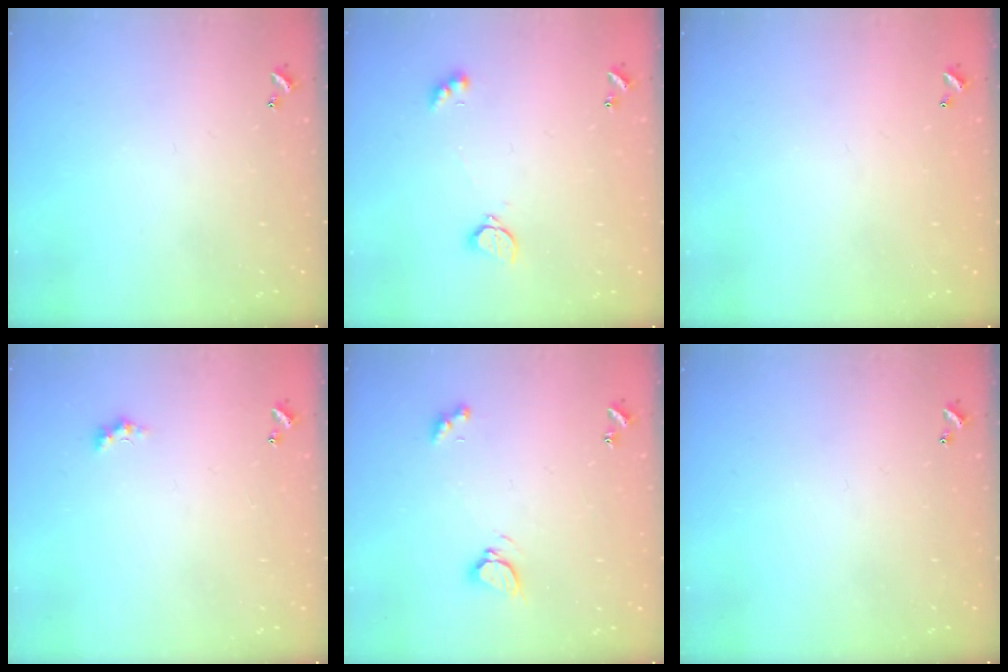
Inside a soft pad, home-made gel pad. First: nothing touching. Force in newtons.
{"total": 2.4, "press": 2.3, "slide": 0.8}
{"total": 2.8, "press": 2.8, "slide": 0.1}
{"total": 1.1, "press": 1.1, "slide": 0.4}
{"total": 3.4, "press": 3.4, "slide": 0.3}
{"total": 0.0}